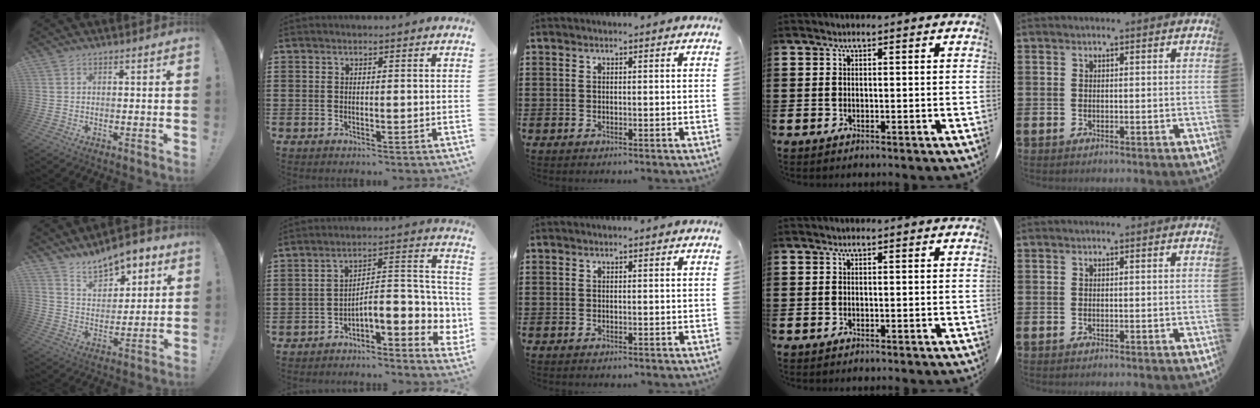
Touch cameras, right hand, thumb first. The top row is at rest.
{"thumb": {"total": 10.8, "force": [8.8, 5.0, 4.0], "torque": [-0.072, -0.061, 0.164]}, "index": {"total": 7.2, "force": [-2.8, 2.9, 5.9], "torque": [-0.082, -0.025, -0.059]}}